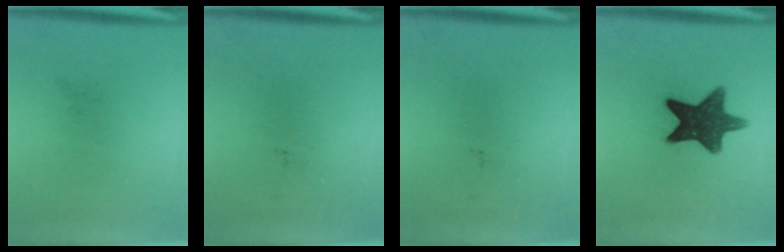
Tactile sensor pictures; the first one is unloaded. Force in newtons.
{"total": 0.0}
{"total": 0.0}
{"total": 12.2}